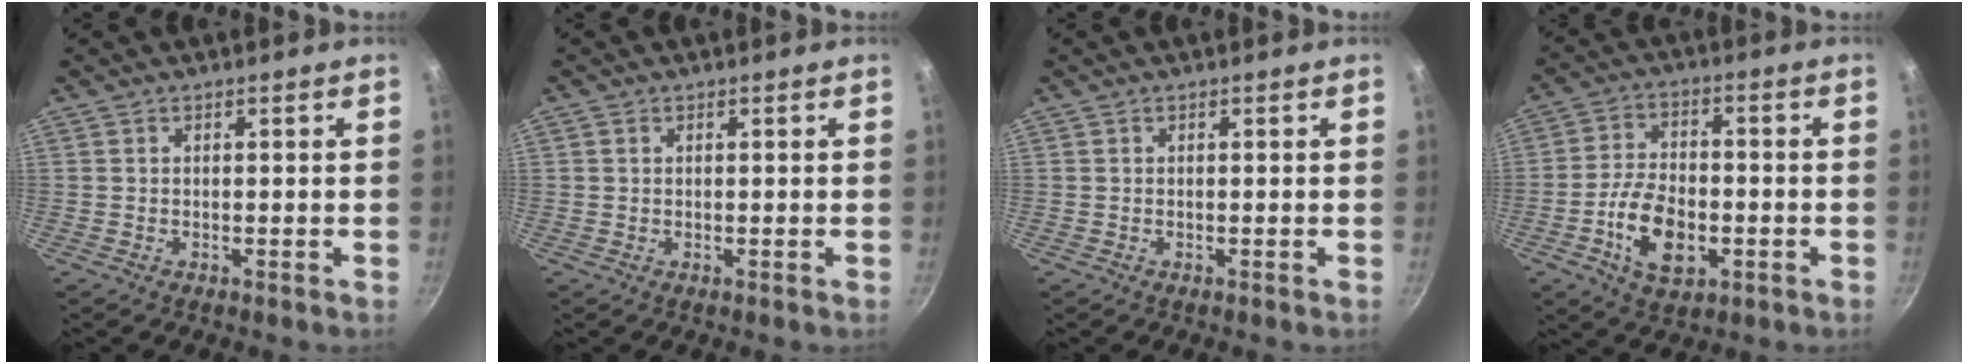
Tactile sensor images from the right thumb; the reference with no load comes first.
{"total": 0.6, "force": [0.3, 0.5, 0.2], "torque": [-0.002, 0.001, 0.003]}
{"total": 0.0}
{"total": 11.4, "force": [-3.5, 6.6, 8.6], "torque": [-0.146, 0.018, -0.062]}